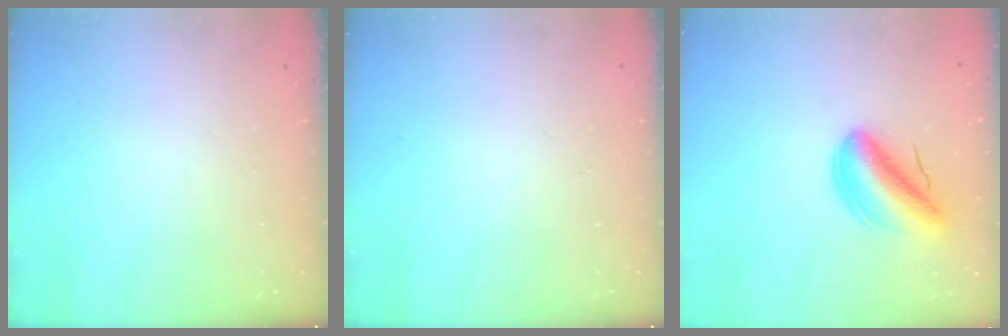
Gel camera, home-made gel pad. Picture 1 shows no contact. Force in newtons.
{"total": 0.0}
{"total": 10.0, "press": 9.6, "slide": 2.9}